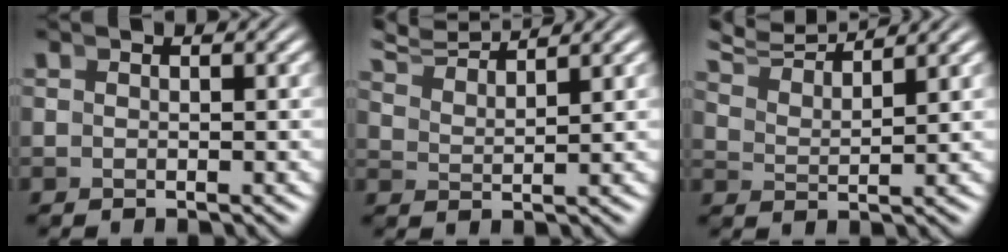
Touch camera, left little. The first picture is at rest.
{"total": 5.5, "force": [5.2, 0.5, 1.8], "torque": [-0.027, 0.017, 0.089]}
{"total": 5.5, "force": [5.0, 1.0, 2.1], "torque": [-0.040, 0.013, 0.083]}